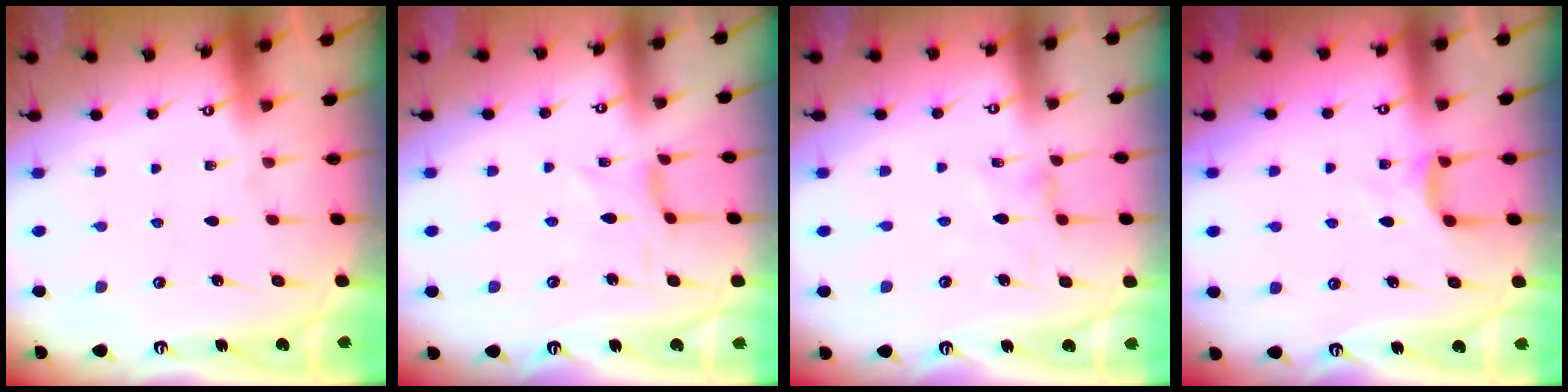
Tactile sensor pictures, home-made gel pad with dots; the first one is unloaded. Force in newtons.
{"total": 0.0}
{"total": 1.2, "press": 1.1, "slide": 0.4}
{"total": 3.2, "press": 3.2, "slide": 0.4}